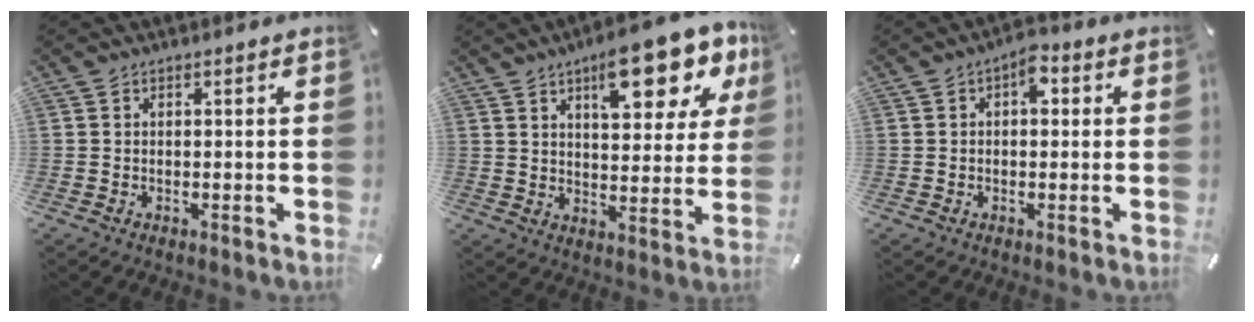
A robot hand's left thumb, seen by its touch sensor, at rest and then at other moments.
{"total": 16.5, "force": [9.7, 6.8, 11.6], "torque": [-0.145, -0.054, 0.155]}
{"total": 4.2, "force": [0.7, 2.5, 3.4], "torque": [-0.045, 0.005, 0.005]}